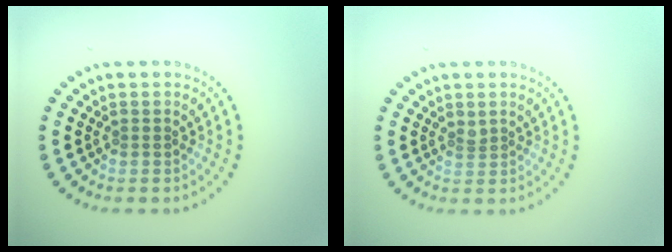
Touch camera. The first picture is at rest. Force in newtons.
{"total": 0.8, "press": 0.6, "slide": 0.6}